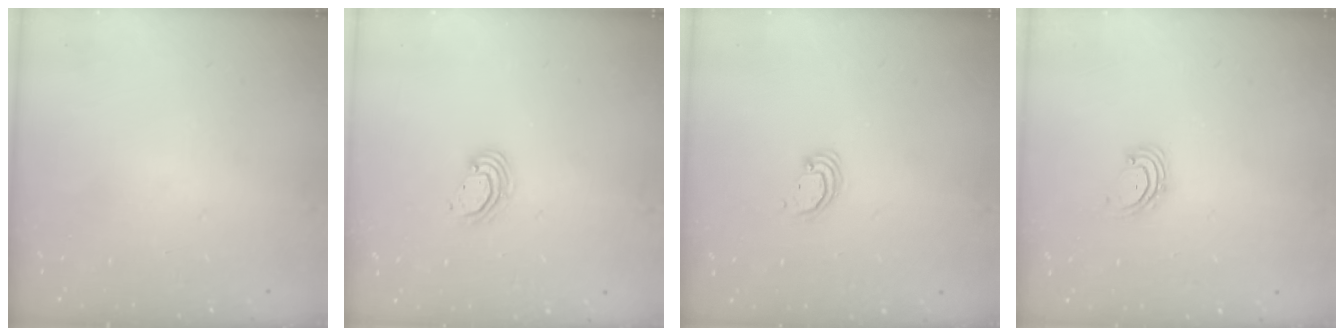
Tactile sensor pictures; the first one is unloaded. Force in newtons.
{"total": 3.6, "press": 3.6, "slide": 0.2}
{"total": 2.7, "press": 2.7, "slide": 0.2}
{"total": 2.8, "press": 2.8, "slide": 0.2}